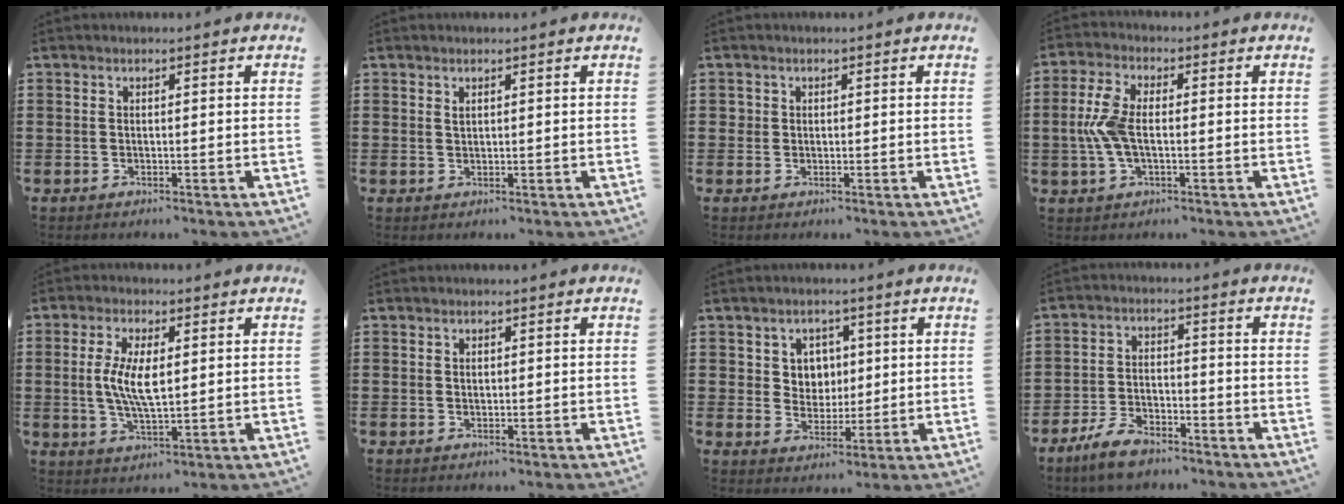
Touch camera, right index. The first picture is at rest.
{"total": 0.8, "force": [0.5, 0.4, 0.5], "torque": [-0.011, 0.002, 0.009]}
{"total": 1.1, "force": [0.3, 1.1, 0.2], "torque": [-0.006, 0.005, 0.006]}
{"total": 6.6, "force": [-0.4, 3.2, 5.8], "torque": [-0.148, -0.006, -0.018]}
{"total": 6.9, "force": [0.7, 2.7, 6.3], "torque": [-0.129, 0.007, 0.010]}
{"total": 0.7, "force": [0.4, 0.5, 0.2], "torque": [-0.004, 0.004, 0.008]}
{"total": 4.7, "force": [1.6, 4.3, 1.0], "torque": [-0.032, 0.013, 0.027]}
{"total": 5.3, "force": [-4.2, 2.1, 2.5], "torque": [-0.060, 0.011, -0.084]}